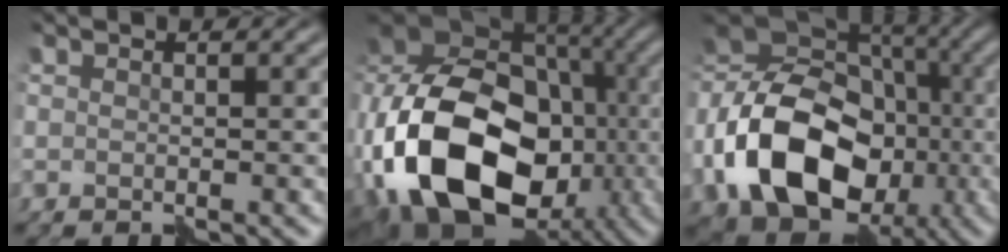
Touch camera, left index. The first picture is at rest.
{"total": 19.0, "force": [-6.0, 13.0, 12.5], "torque": [-0.262, -0.020, -0.111]}
{"total": 15.0, "force": [-4.7, 10.8, 9.3], "torque": [-0.201, -0.013, -0.094]}